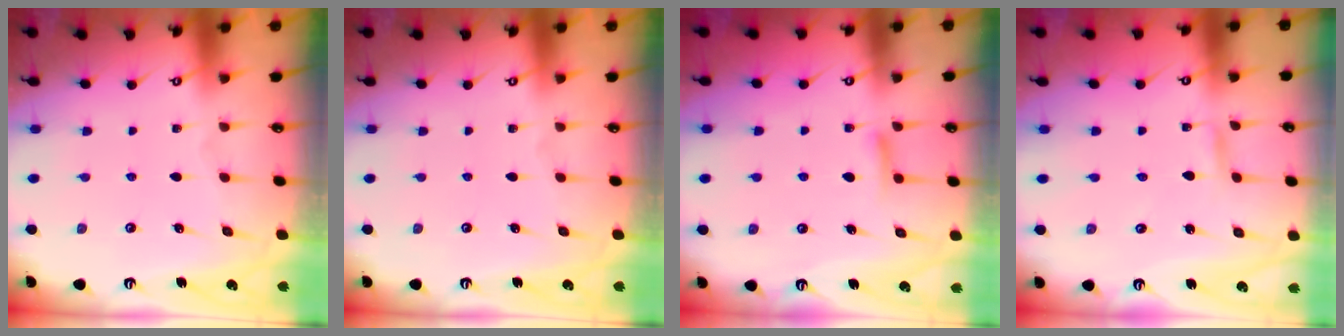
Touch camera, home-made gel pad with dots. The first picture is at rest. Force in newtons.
{"total": 0.0}
{"total": 5.6, "press": 5.6, "slide": 0.8}
{"total": 2.4, "press": 2.4, "slide": 0.3}